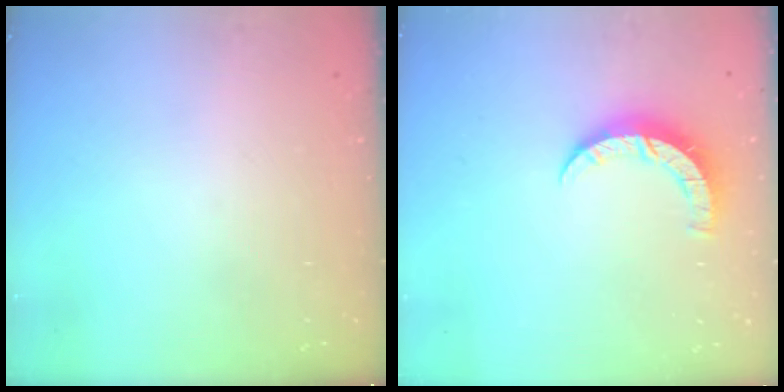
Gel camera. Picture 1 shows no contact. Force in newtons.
{"total": 6.5, "press": 6.5, "slide": 0.4}